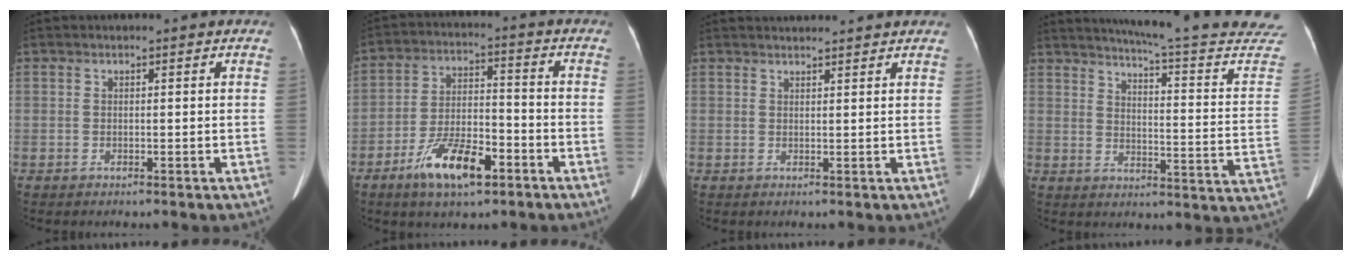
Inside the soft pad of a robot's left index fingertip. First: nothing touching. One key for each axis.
{"total": 10.5, "fx": -6.0, "fy": 3.5, "fz": 7.9, "tx": -0.153, "ty": 0.001, "tz": -0.103}
{"total": 5.4, "fx": 5.2, "fy": 0.1, "fz": 1.2, "tx": -0.017, "ty": 0.031, "tz": 0.063}
{"total": 26.3, "fx": 24.4, "fy": 0.4, "fz": 9.8, "tx": -0.137, "ty": -0.111, "tz": 0.282}